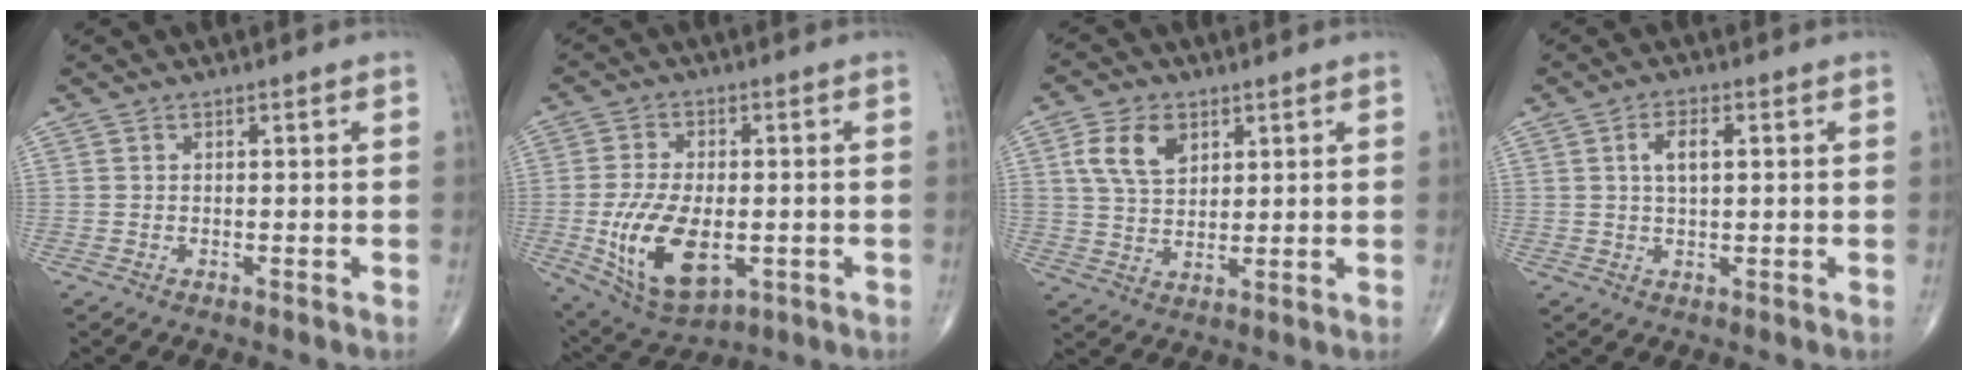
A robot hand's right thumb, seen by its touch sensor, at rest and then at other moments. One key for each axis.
{"total": 14.9, "fx": -3.0, "fy": 8.1, "fz": 12.1, "tx": -0.218, "ty": -0.008, "tz": -0.035}
{"total": 8.5, "fx": 3.5, "fy": 5.5, "fz": 5.4, "tx": -0.089, "ty": -0.010, "tz": 0.068}
{"total": 4.5, "fx": 1.2, "fy": 2.0, "fz": 3.9, "tx": -0.071, "ty": 0.004, "tz": 0.020}